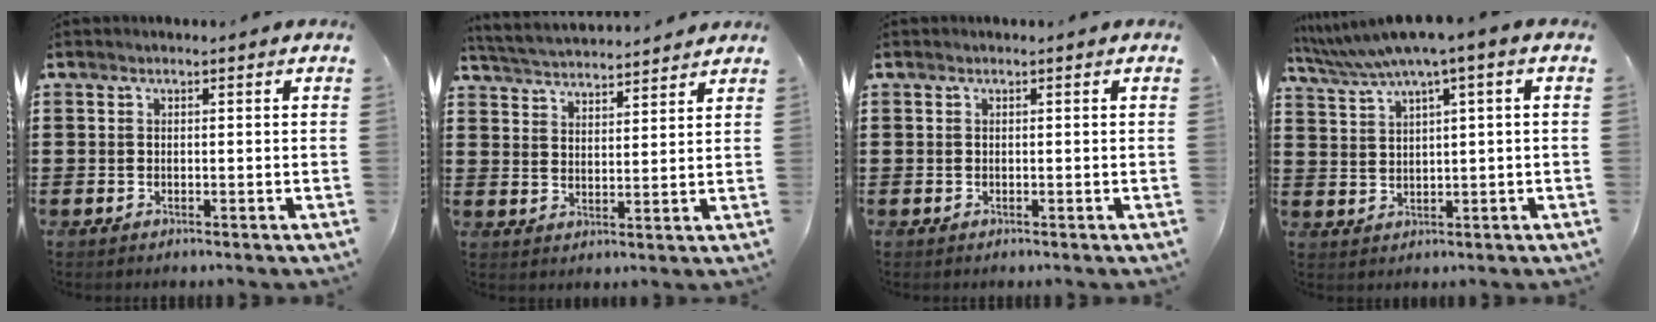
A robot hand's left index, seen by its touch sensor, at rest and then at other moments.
{"total": 3.7, "force": [3.7, -0.1, 0.1], "torque": [-0.018, -0.022, 0.063]}
{"total": 0.0}
{"total": 4.5, "force": [2.7, 0.0, 3.6], "torque": [-0.076, -0.013, 0.043]}